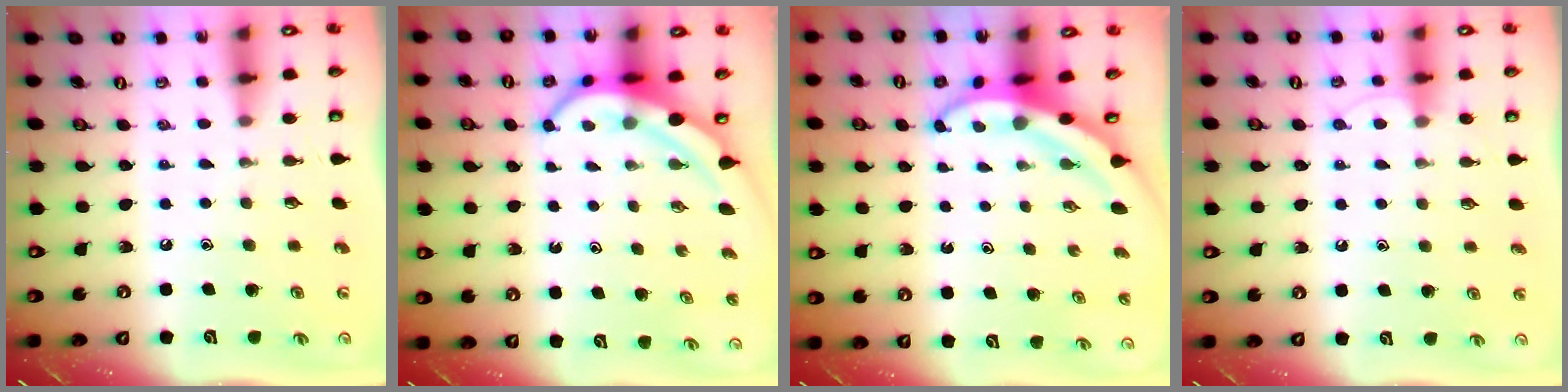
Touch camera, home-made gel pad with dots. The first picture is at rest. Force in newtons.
{"total": 6.4, "press": 6.3, "slide": 0.8}
{"total": 3.8, "press": 3.8, "slide": 0.5}
{"total": 4.9, "press": 4.8, "slide": 0.5}